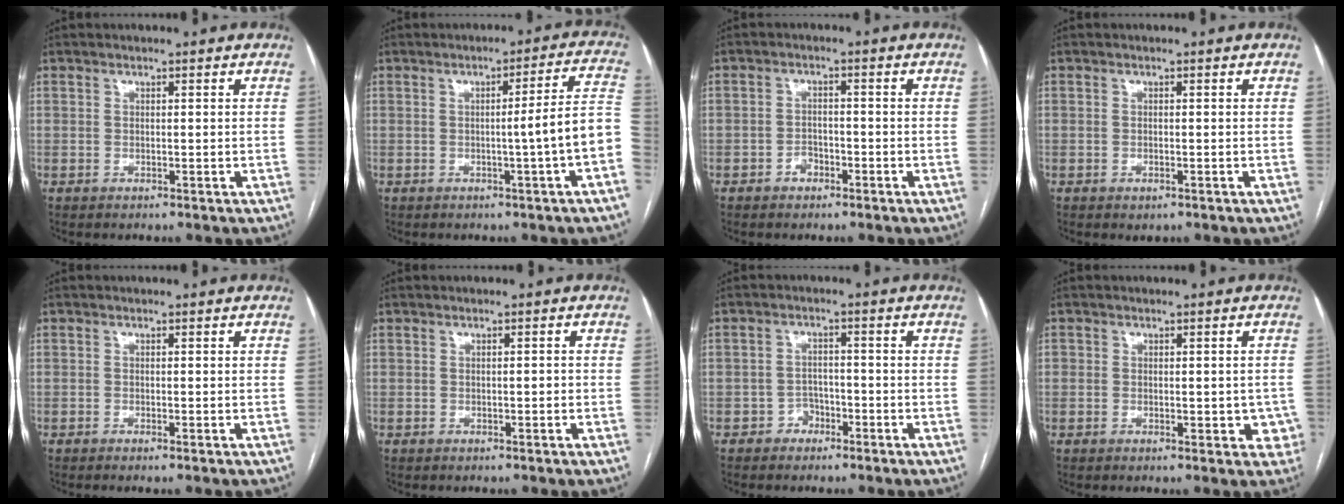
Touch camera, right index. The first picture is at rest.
{"total": 8.0, "force": [-2.0, -1.3, 7.6], "torque": [-0.089, 0.015, -0.029]}
{"total": 2.3, "force": [-1.4, 1.4, 1.0], "torque": [-0.012, 0.007, -0.023]}
{"total": 0.9, "force": [-0.5, 0.5, 0.6], "torque": [-0.009, -0.001, -0.001]}
{"total": 0.7, "force": [-0.5, -0.1, 0.6], "torque": [-0.013, -0.001, -0.007]}
{"total": 0.7, "force": [-0.2, 0.2, 0.6], "torque": [-0.008, 0.002, -0.002]}
{"total": 2.6, "force": [-1.7, 2.0, 0.5], "torque": [-0.003, 0.011, -0.029]}
{"total": 4.4, "force": [-0.7, 3.1, 3.1], "torque": [-0.013, 0.012, -0.004]}